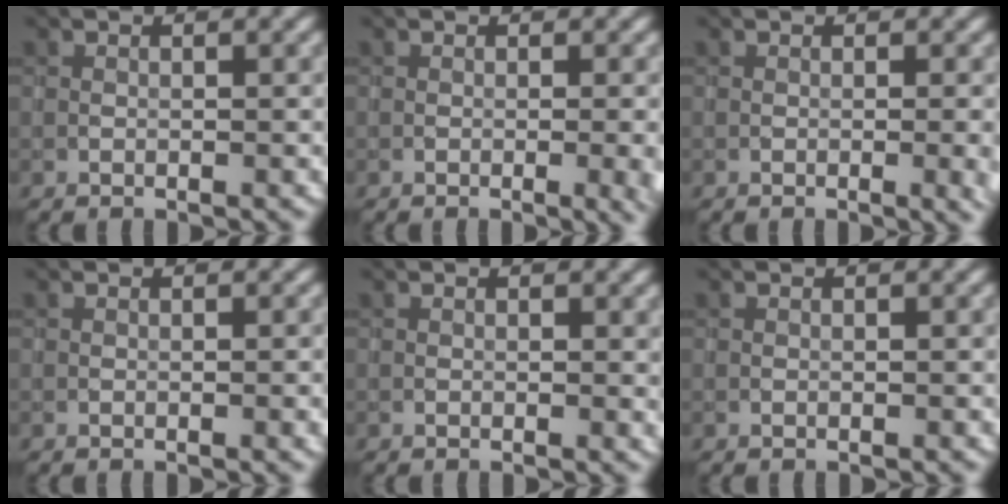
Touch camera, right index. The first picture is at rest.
{"total": 3.0, "force": [-1.0, 0.9, 2.7], "torque": [-0.036, -0.007, -0.005]}
{"total": 2.6, "force": [-0.7, 0.8, 2.4], "torque": [-0.032, -0.007, -0.002]}
{"total": 0.9, "force": [-0.2, 0.3, 0.8], "torque": [-0.011, -0.003, -0.001]}
{"total": 0.8, "force": [0.1, 0.5, 0.7], "torque": [-0.010, -0.005, 0.003]}
{"total": 0.0}